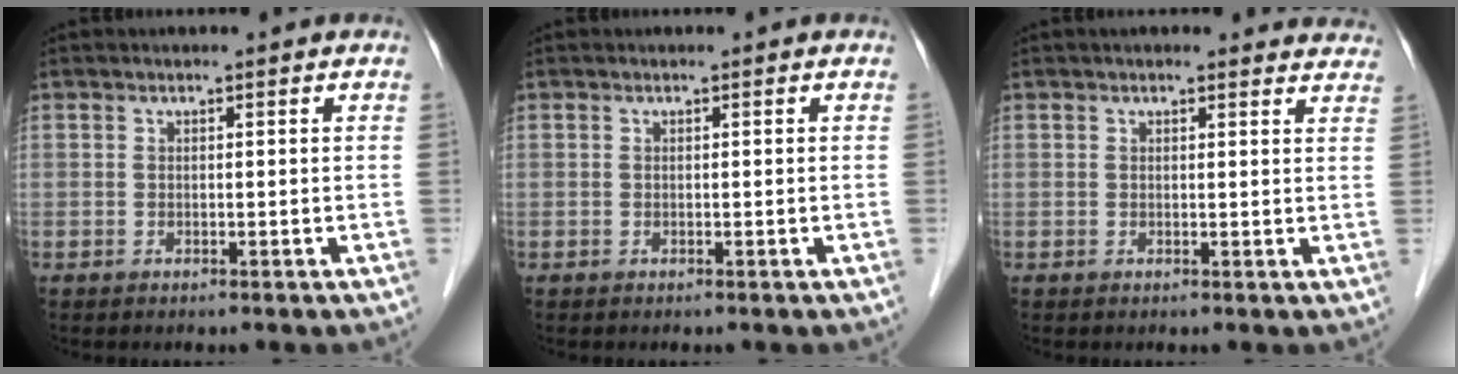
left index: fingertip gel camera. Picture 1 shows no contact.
{"total": 0.0}
{"total": 9.2, "force": [8.6, 2.1, 2.5], "torque": [-0.003, 0.008, 0.071]}